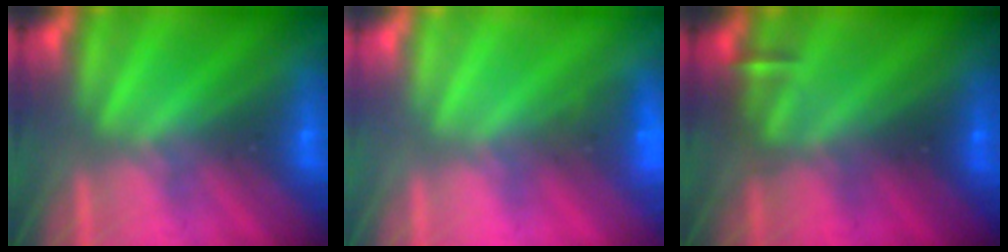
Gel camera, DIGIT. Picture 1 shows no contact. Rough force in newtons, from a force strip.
{"total": 4.7}
{"total": 3.1}